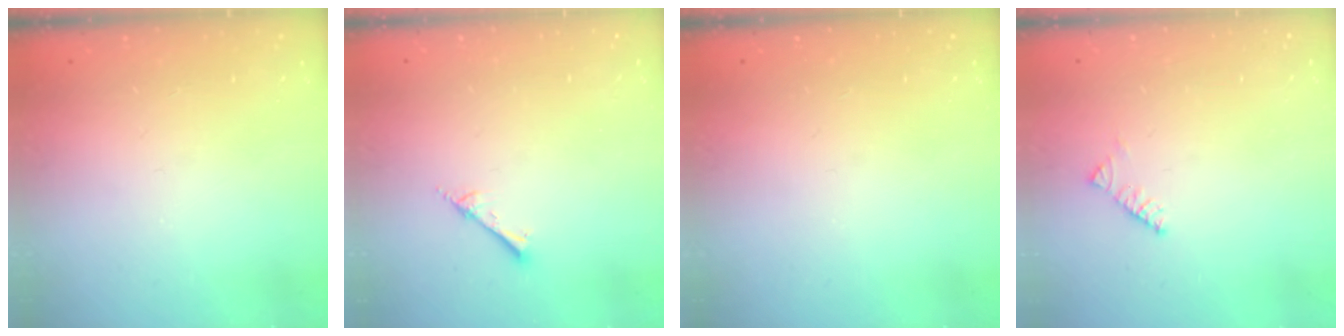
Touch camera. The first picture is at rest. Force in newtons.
{"total": 2.0, "press": 2.0, "slide": 0.2}
{"total": 0.0}
{"total": 2.9, "press": 2.9, "slide": 0.5}